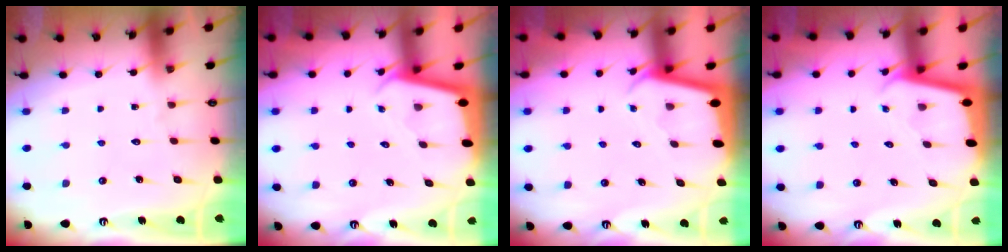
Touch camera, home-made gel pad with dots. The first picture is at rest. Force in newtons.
{"total": 2.0, "press": 2.0, "slide": 0.1}
{"total": 2.1, "press": 2.1, "slide": 0.1}
{"total": 1.9, "press": 1.9, "slide": 0.1}